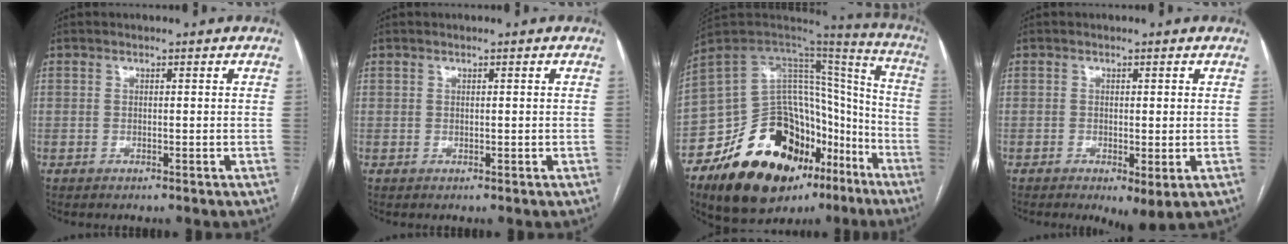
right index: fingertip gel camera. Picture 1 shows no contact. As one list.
[{"total": 0.0}, {"total": 30.0, "force": [-17.1, 16.5, 18.3], "torque": [-0.247, 0.051, -0.251]}, {"total": 3.7, "force": [-1.2, 1.3, 3.3], "torque": [-0.043, -0.008, -0.013]}]